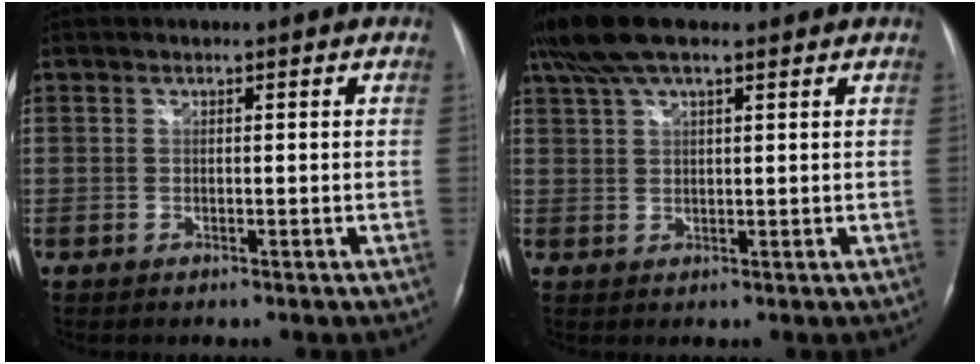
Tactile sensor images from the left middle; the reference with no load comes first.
{"total": 8.6, "force": [6.3, 2.2, 5.4], "torque": [-0.114, 0.034, 0.117]}